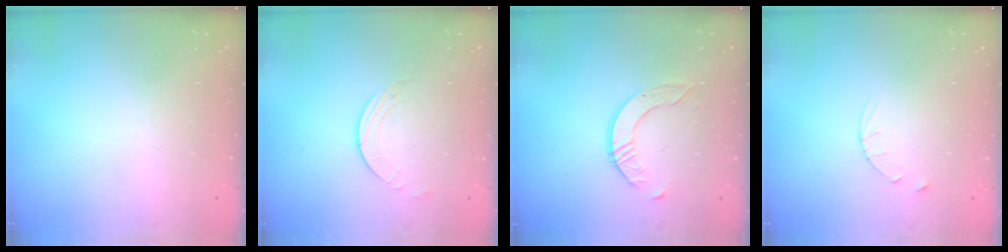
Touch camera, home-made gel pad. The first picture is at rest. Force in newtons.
{"total": 2.0, "press": 2.0, "slide": 0.2}
{"total": 5.3, "press": 5.3, "slide": 0.5}
{"total": 3.0, "press": 2.9, "slide": 0.4}